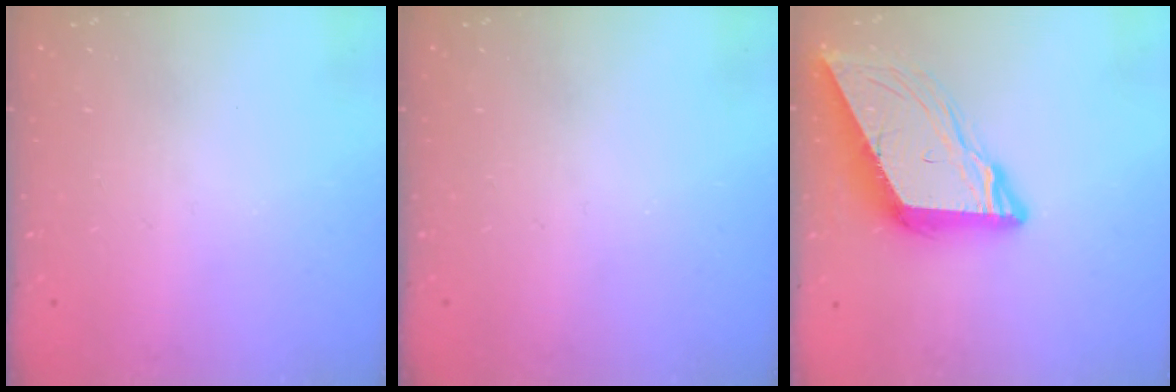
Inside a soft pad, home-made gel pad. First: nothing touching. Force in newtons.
{"total": 0.0}
{"total": 9.3, "press": 9.2, "slide": 0.8}